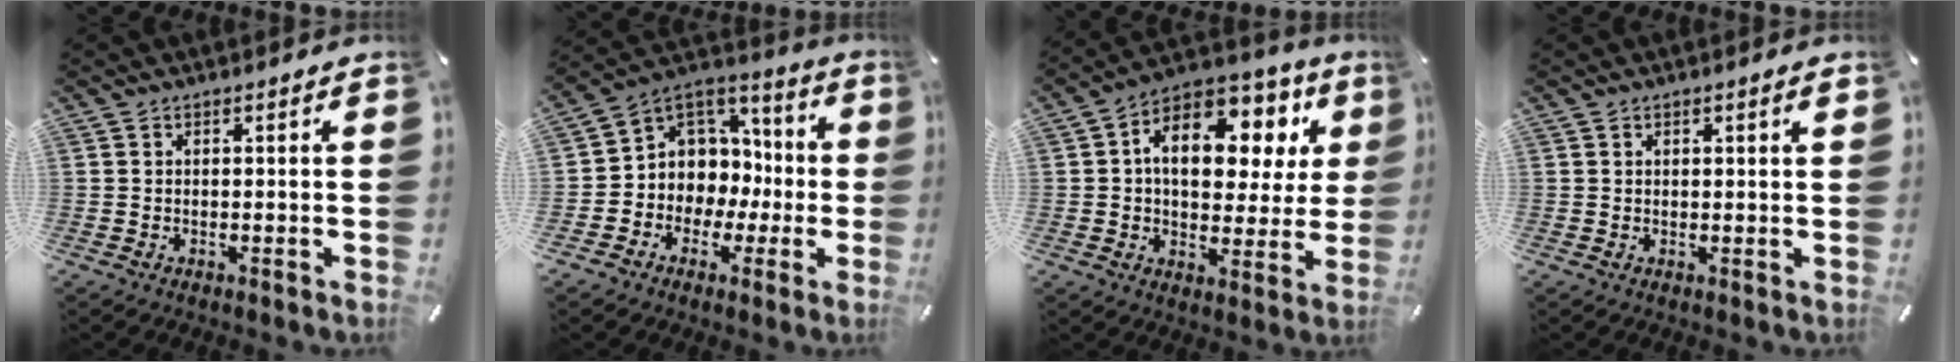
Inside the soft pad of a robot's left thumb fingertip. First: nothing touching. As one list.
[{"total": 7.8, "force": [0.1, 7.8, -0.3], "torque": [-0.002, -0.029, 0.013]}, {"total": 16.4, "force": [5.3, 10.5, 11.4], "torque": [-0.171, -0.022, 0.091]}, {"total": 1.5, "force": [0.7, 0.3, 1.3], "torque": [-0.026, 0.002, 0.010]}]